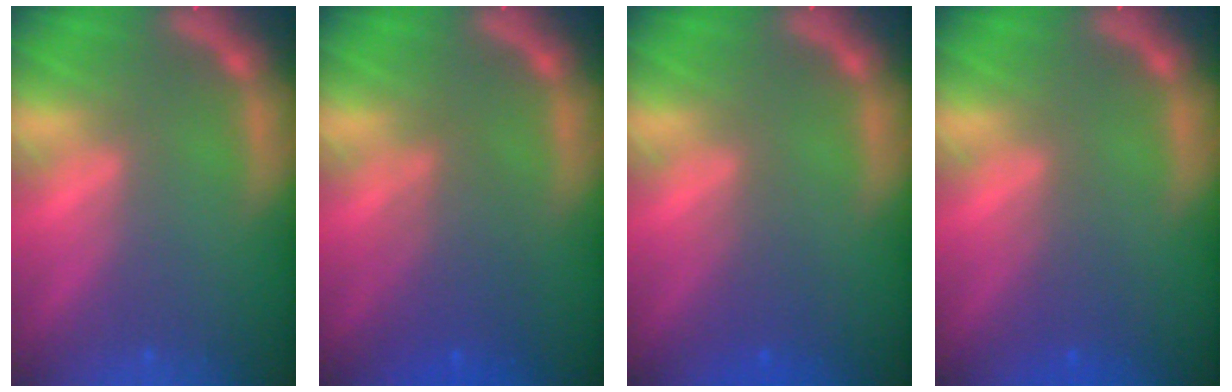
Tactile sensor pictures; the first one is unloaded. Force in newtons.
{"total": 4.1}
{"total": 2.0}
{"total": 2.0}